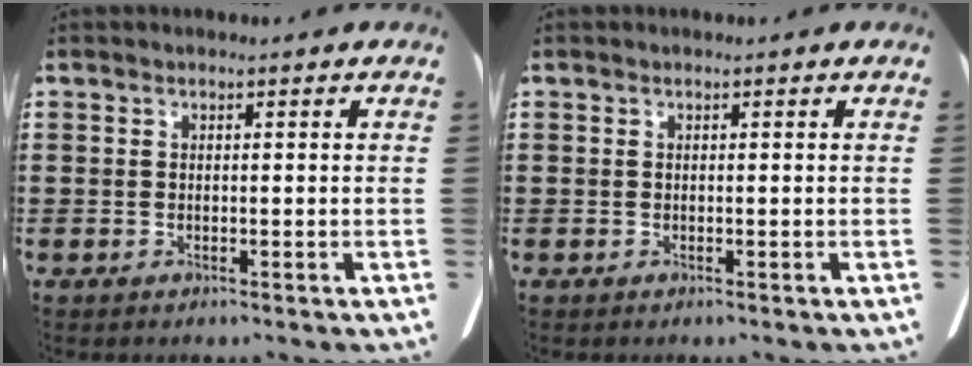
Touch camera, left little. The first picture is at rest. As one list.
[{"total": 0.0}]